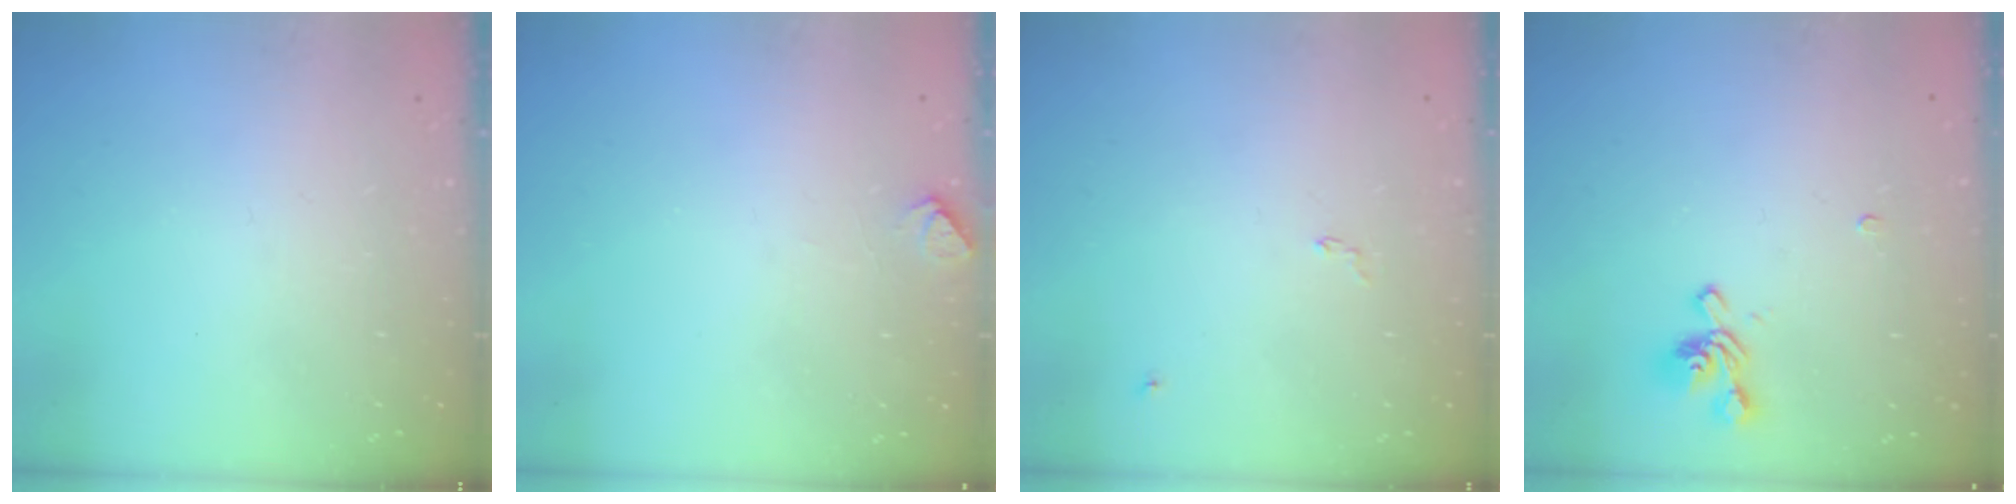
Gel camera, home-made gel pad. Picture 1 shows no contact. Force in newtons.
{"total": 4.5, "press": 4.5, "slide": 0.4}
{"total": 2.5, "press": 2.5, "slide": 0.3}
{"total": 1.5, "press": 1.1, "slide": 1.0}